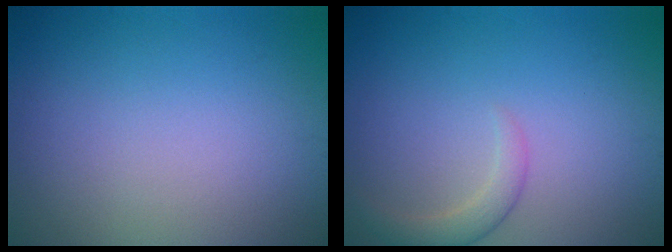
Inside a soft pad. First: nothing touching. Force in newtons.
{"total": 1.8, "press": 1.8, "slide": 0.1}